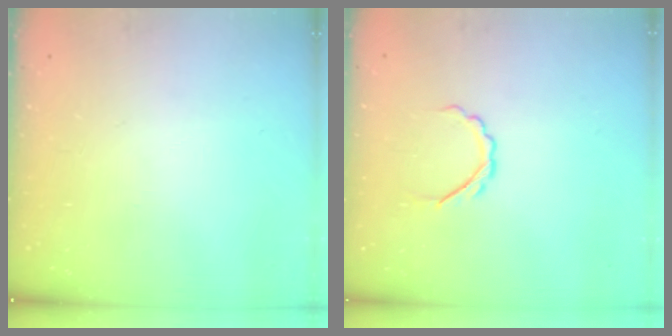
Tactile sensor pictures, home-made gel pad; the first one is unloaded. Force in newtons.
{"total": 5.2, "press": 5.0, "slide": 1.1}